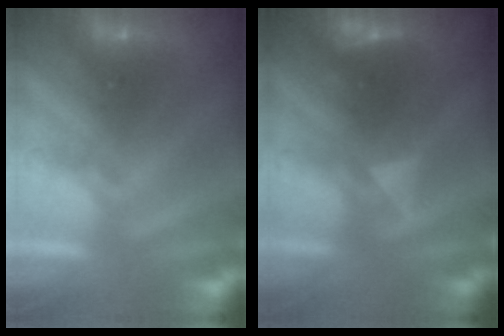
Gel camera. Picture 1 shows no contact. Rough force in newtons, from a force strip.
{"total": 2.9}